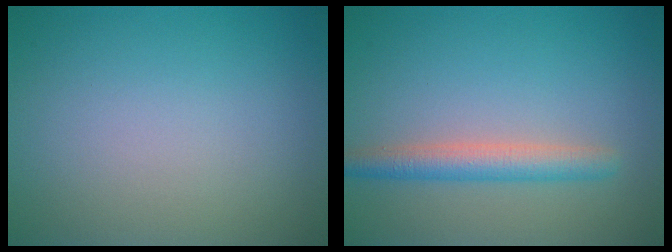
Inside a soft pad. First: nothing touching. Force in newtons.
{"total": 3.0, "press": 3.0, "slide": 0.1}